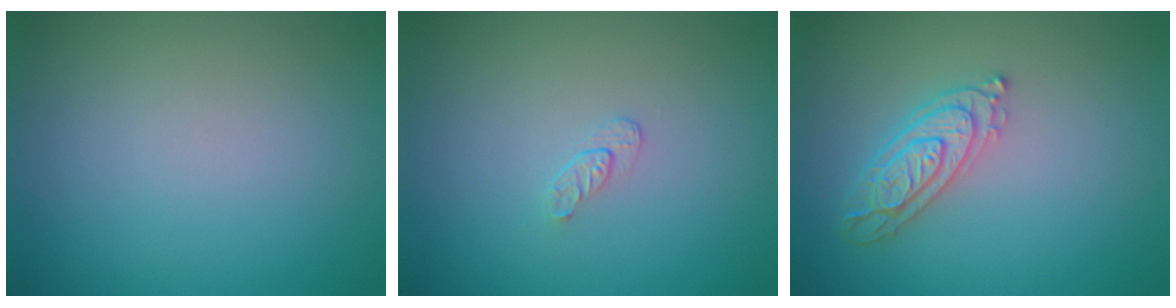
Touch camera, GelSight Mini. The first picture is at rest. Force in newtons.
{"total": 0.8, "press": 0.5, "slide": 0.7}
{"total": 3.4, "press": 3.2, "slide": 1.0}